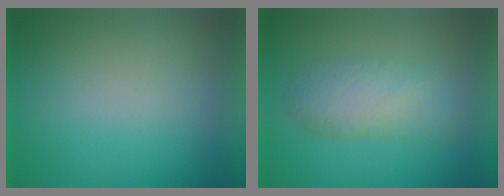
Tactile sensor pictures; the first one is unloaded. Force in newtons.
{"total": 4.2}